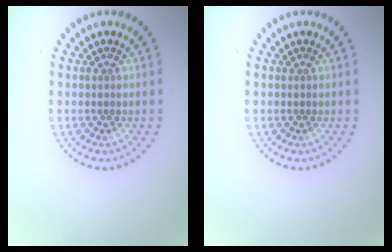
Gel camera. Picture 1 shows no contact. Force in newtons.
{"total": 0.0}